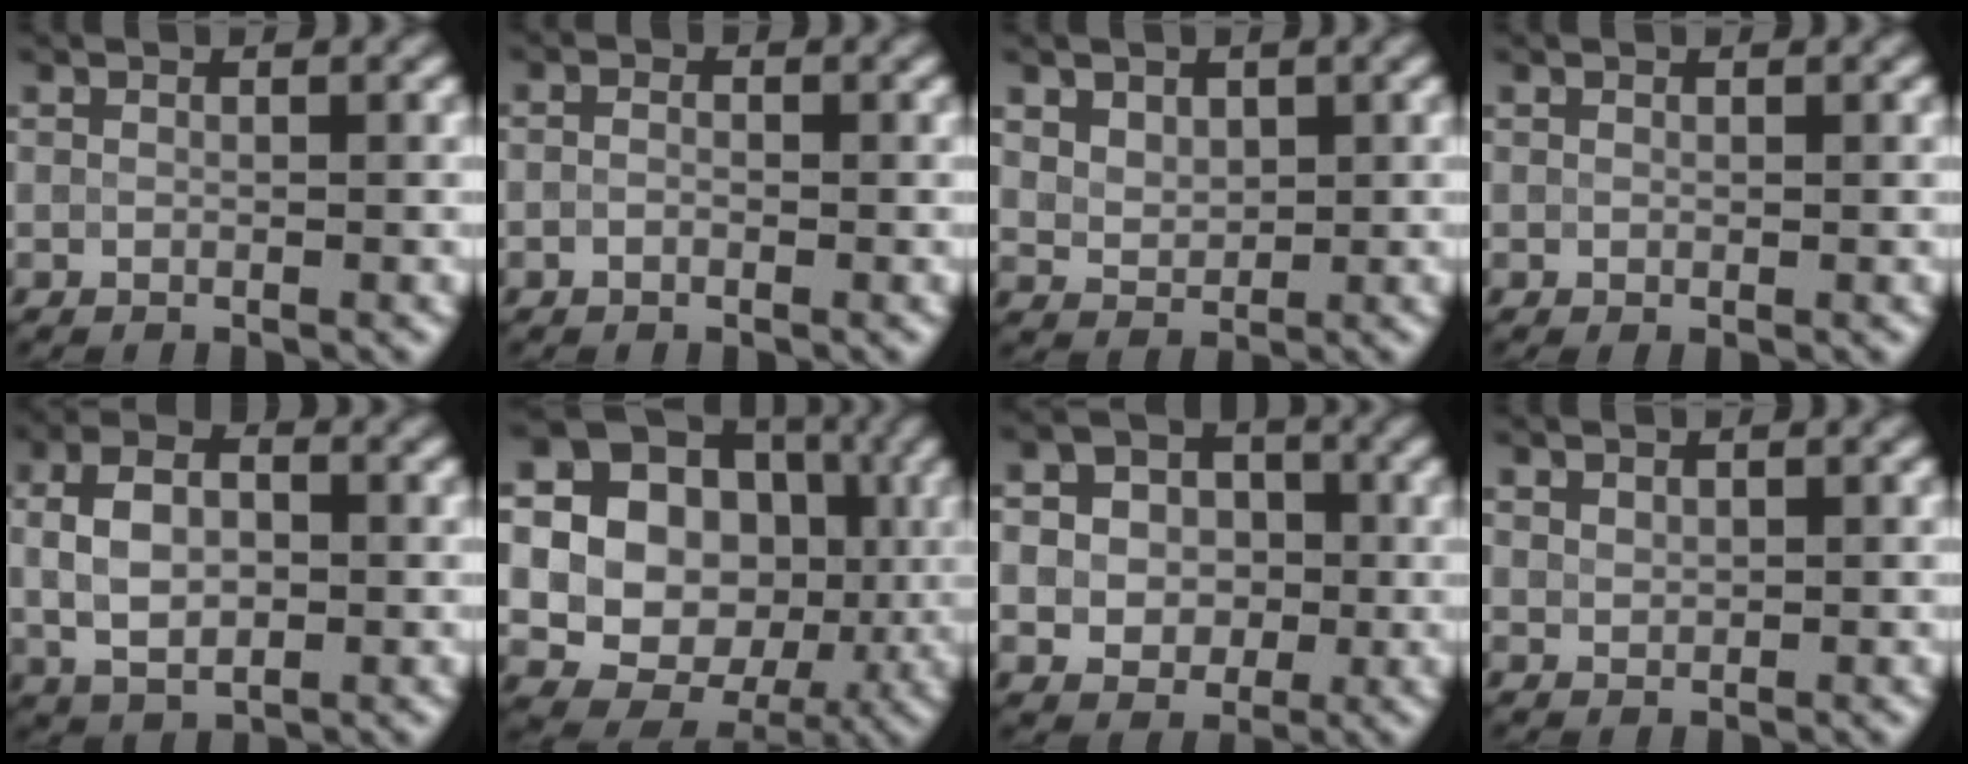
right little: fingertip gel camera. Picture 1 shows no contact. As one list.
[{"total": 0.7, "force": [-0.4, 0.4, 0.4], "torque": [-0.011, 0.003, -0.010]}, {"total": 3.3, "force": [1.7, 2.2, 1.7], "torque": [-0.034, 0.015, 0.029]}, {"total": 0.5, "force": [0.0, 0.2, 0.5], "torque": [-0.003, 0.001, 0.001]}, {"total": 5.5, "force": [0.5, 3.5, 4.2], "torque": [-0.081, 0.010, 0.004]}, {"total": 20.5, "force": [1.9, 18.4, 8.8], "torque": [-0.183, 0.034, 0.010]}, {"total": 7.1, "force": [-0.4, 6.3, 3.1], "torque": [-0.053, 0.005, -0.021]}, {"total": 0.8, "force": [0.5, 0.5, 0.3], "torque": [-0.006, 0.003, 0.011]}]